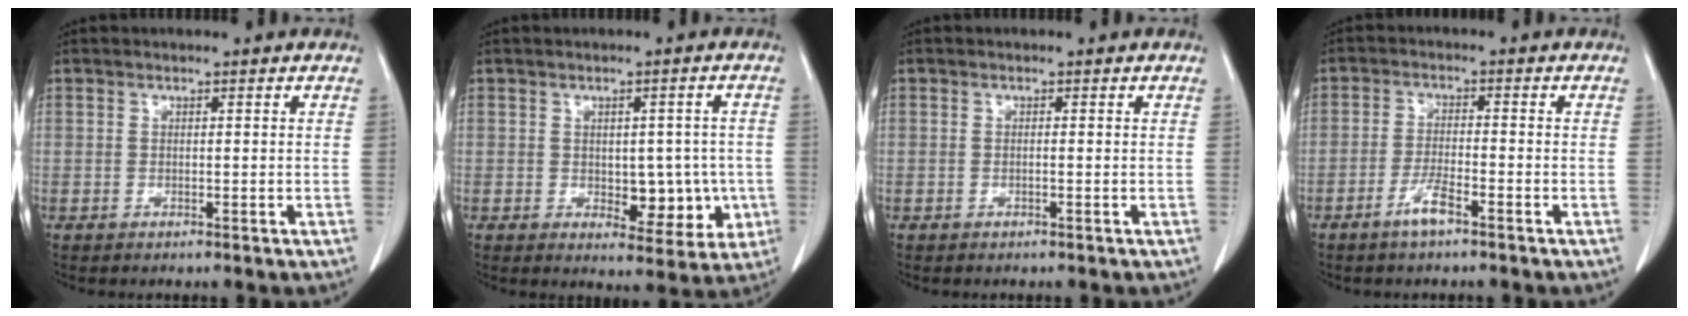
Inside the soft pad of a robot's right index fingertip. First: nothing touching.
{"total": 7.6, "force": [-1.0, 4.3, 6.2], "torque": [-0.059, 0.008, -0.002]}
{"total": 0.0}
{"total": 3.9, "force": [-2.6, 0.4, 2.9], "torque": [-0.061, -0.002, -0.051]}